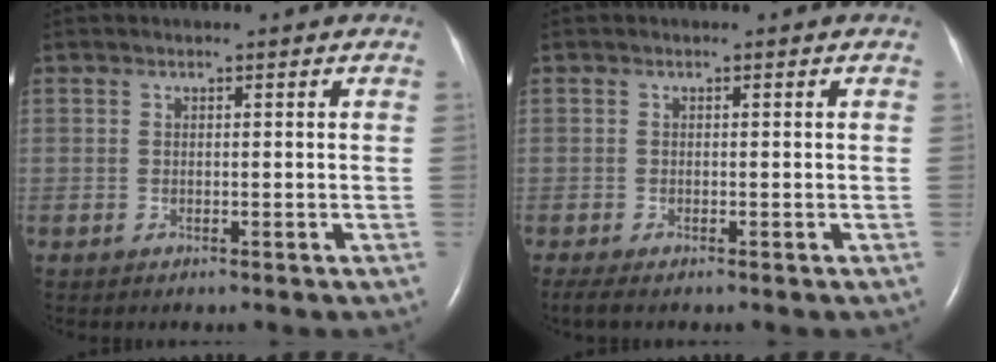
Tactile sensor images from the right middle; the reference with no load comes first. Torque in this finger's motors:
{"motor_torque": [0.07, -0.07, -0.01, 0.00]}